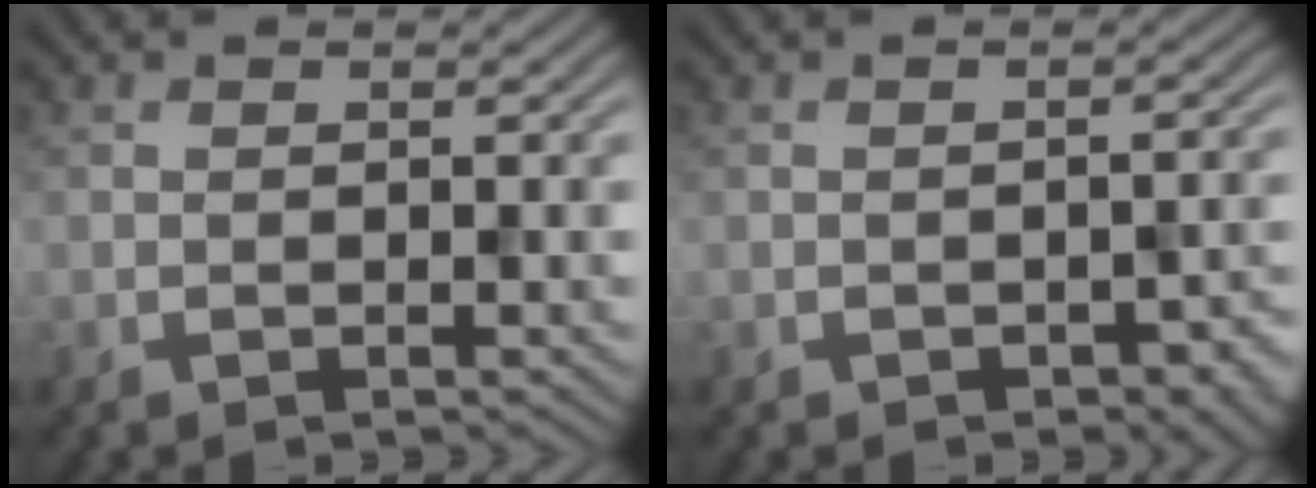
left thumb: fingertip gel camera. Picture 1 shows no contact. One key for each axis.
{"total": 3.5, "fx": -2.2, "fy": 1.4, "fz": 2.3, "tx": -0.019, "ty": -0.007, "tz": -0.009}